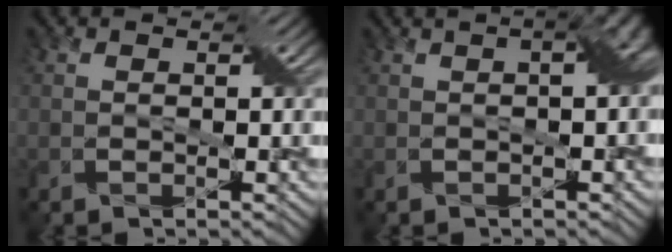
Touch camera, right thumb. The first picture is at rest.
{"total": 3.9, "force": [0.4, 1.1, 3.7], "torque": [-0.041, 0.016, 0.009]}